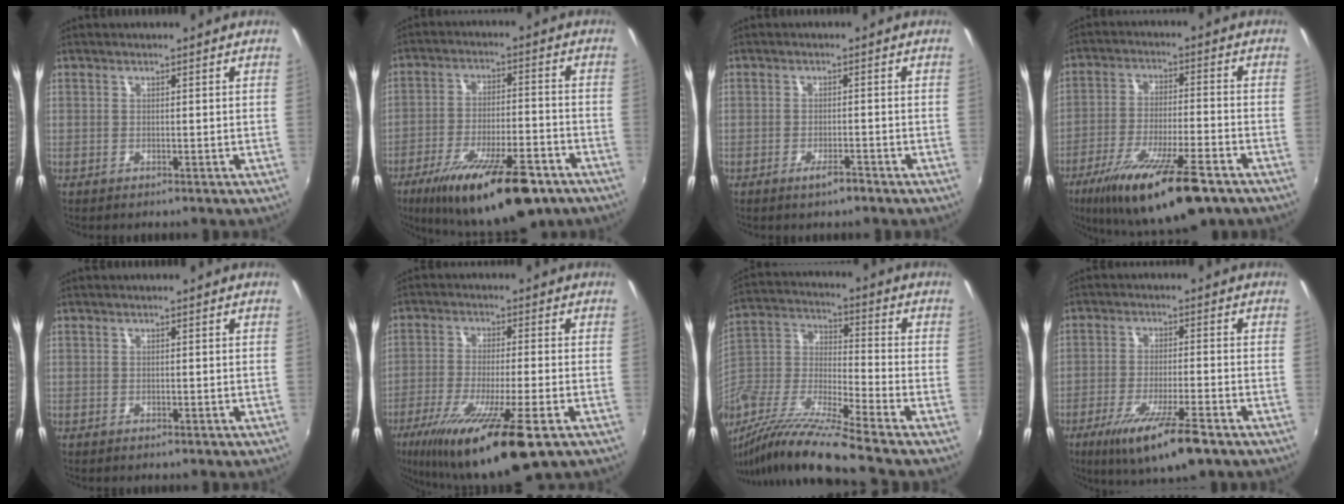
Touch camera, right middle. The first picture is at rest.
{"total": 20.3, "force": [-13.0, 6.3, 14.2], "torque": [-0.245, -0.036, -0.193]}
{"total": 2.5, "force": [-1.8, 0.5, 1.7], "torque": [-0.035, -0.004, -0.030]}
{"total": 19.1, "force": [-12.2, 4.6, 14.0], "torque": [-0.254, -0.043, -0.198]}
{"total": 0.6, "force": [-0.4, 0.3, 0.3], "torque": [-0.004, -0.003, -0.008]}
{"total": 17.6, "force": [-10.5, 2.0, 14.0], "torque": [-0.266, -0.058, -0.177]}
{"total": 17.3, "force": [-13.1, 0.2, 11.2], "torque": [-0.218, -0.027, -0.260]}
{"total": 12.0, "force": [-7.4, 2.0, 9.3], "torque": [-0.180, -0.032, -0.126]}